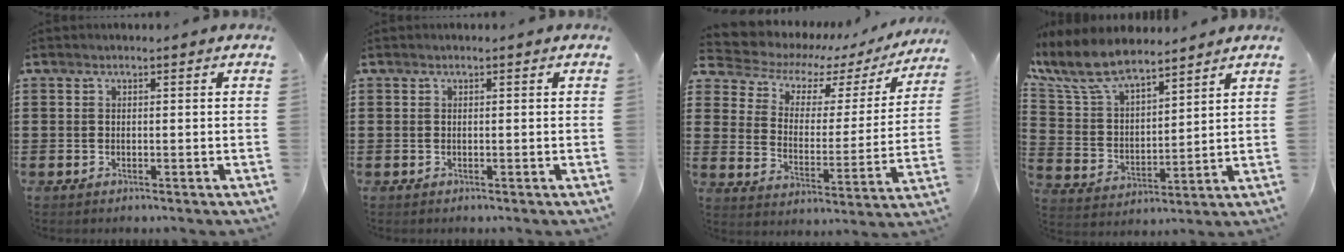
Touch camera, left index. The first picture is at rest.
{"total": 0.0}
{"total": 5.1, "force": [3.5, 3.2, 1.8], "torque": [-0.060, -0.024, 0.056]}
{"total": 9.5, "force": [8.3, 2.7, 3.8], "torque": [-0.112, -0.040, 0.150]}